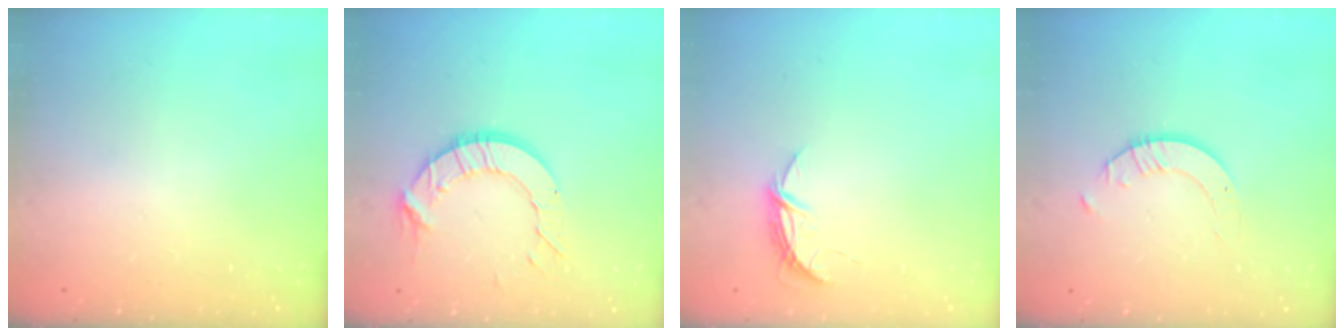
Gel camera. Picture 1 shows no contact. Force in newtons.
{"total": 10.4, "press": 10.3, "slide": 0.5}
{"total": 5.0, "press": 5.0, "slide": 0.4}
{"total": 2.3, "press": 2.3, "slide": 0.2}